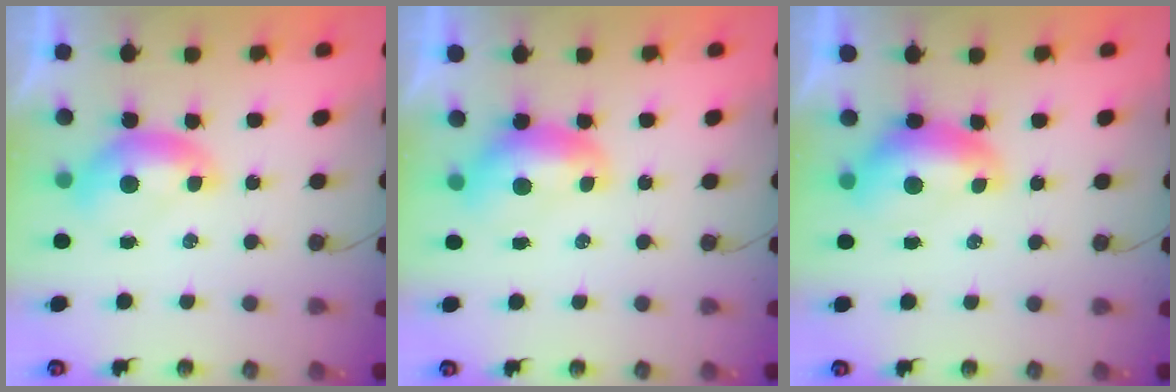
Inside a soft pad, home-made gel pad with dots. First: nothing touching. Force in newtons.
{"total": 1.2, "press": 1.1, "slide": 0.3}
{"total": 1.2, "press": 1.1, "slide": 0.4}